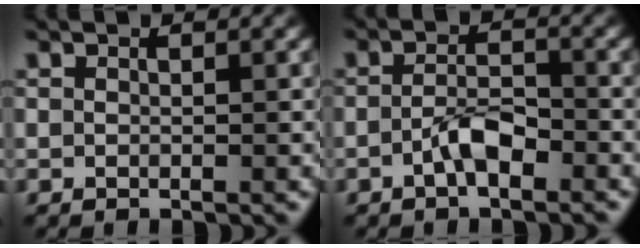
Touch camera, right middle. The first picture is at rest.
{"total": 2.6, "force": [-1.3, 0.9, 2.0], "torque": [-0.039, 0.006, -0.027]}